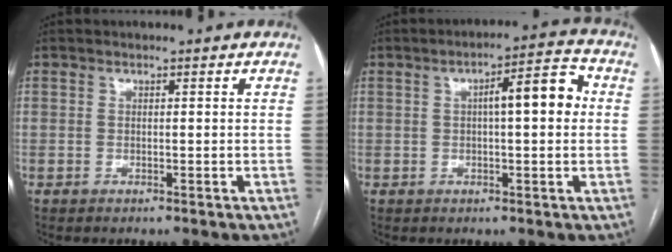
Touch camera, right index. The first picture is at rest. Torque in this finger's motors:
{"motor_torque": [0.16, -0.01, 0.21, 0.06]}